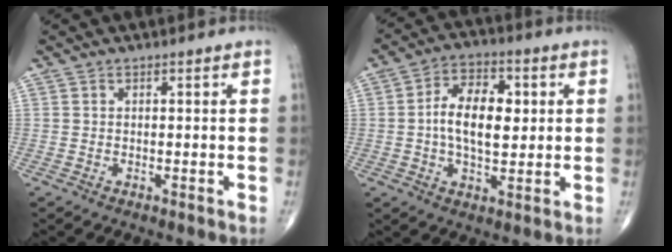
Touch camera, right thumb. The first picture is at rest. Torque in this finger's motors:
{"motor_torque": [0.19, 0.32, 0.84, 0.59, 0.20]}